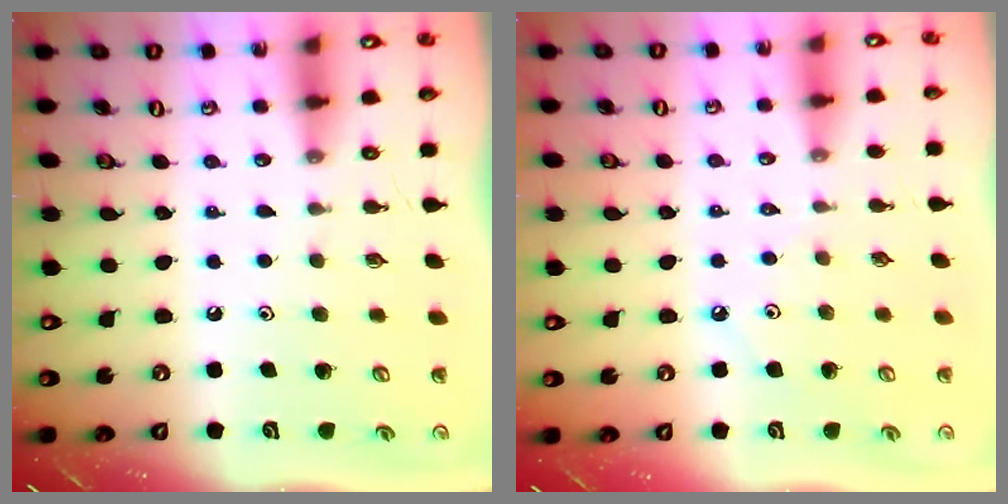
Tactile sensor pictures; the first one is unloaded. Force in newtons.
{"total": 2.1, "press": 2.1, "slide": 0.4}